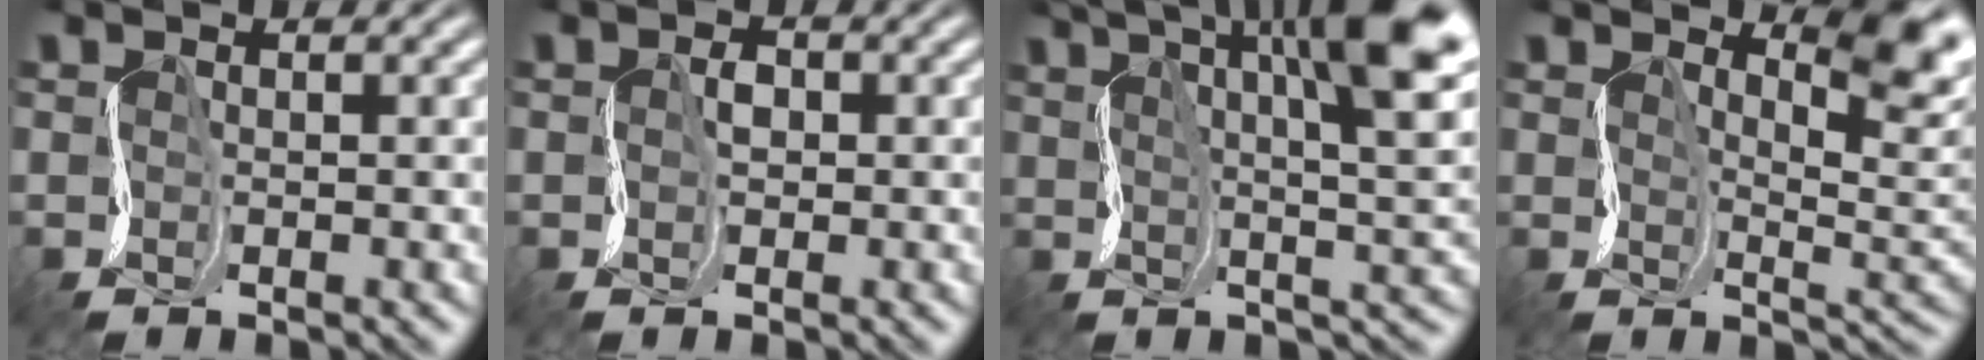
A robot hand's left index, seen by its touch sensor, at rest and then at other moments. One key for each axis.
{"total": 1.3, "fx": 0.0, "fy": 0.9, "fz": 1.0, "tx": -0.016, "ty": 0.004, "tz": -0.003}
{"total": 14.2, "fx": 6.1, "fy": 4.1, "fz": 12.1, "tx": -0.175, "ty": 0.022, "tz": 0.089}
{"total": 7.0, "fx": 4.3, "fy": 2.2, "fz": 5.0, "tx": -0.075, "ty": 0.002, "tz": 0.074}